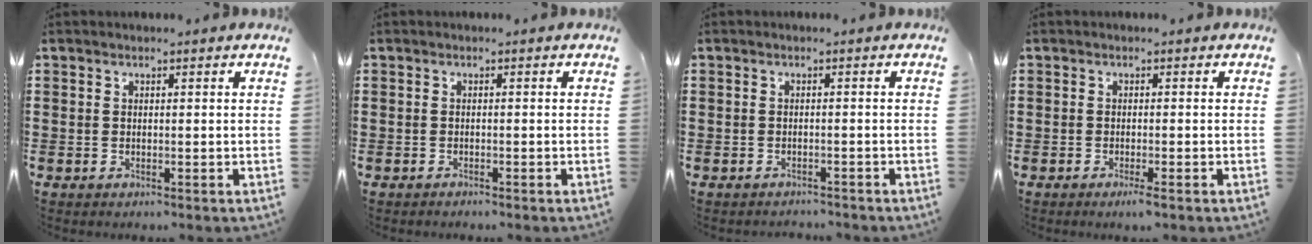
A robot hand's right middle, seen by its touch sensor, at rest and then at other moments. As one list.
[{"total": 0.5, "force": [-0.5, 0.0, 0.0], "torque": [-0.002, -0.001, -0.011]}, {"total": 1.0, "force": [-1.0, 0.0, -0.1], "torque": [-0.002, 0.001, -0.022]}, {"total": 1.3, "force": [-0.8, 0.1, 1.0], "torque": [-0.017, -0.002, -0.015]}]